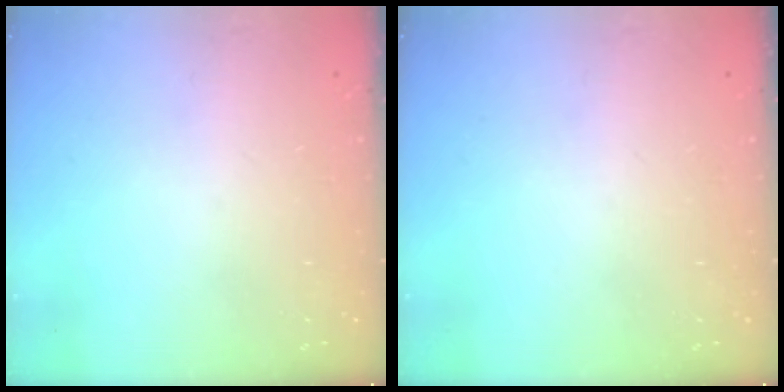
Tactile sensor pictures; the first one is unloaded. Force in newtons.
{"total": 0.0}